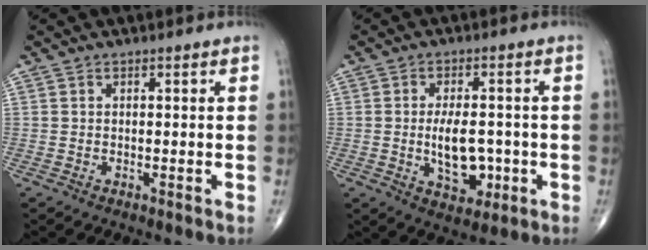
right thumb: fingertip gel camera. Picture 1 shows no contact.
{"total": 8.8, "force": [-1.3, 5.0, 7.1], "torque": [-0.093, 0.005, -0.010]}